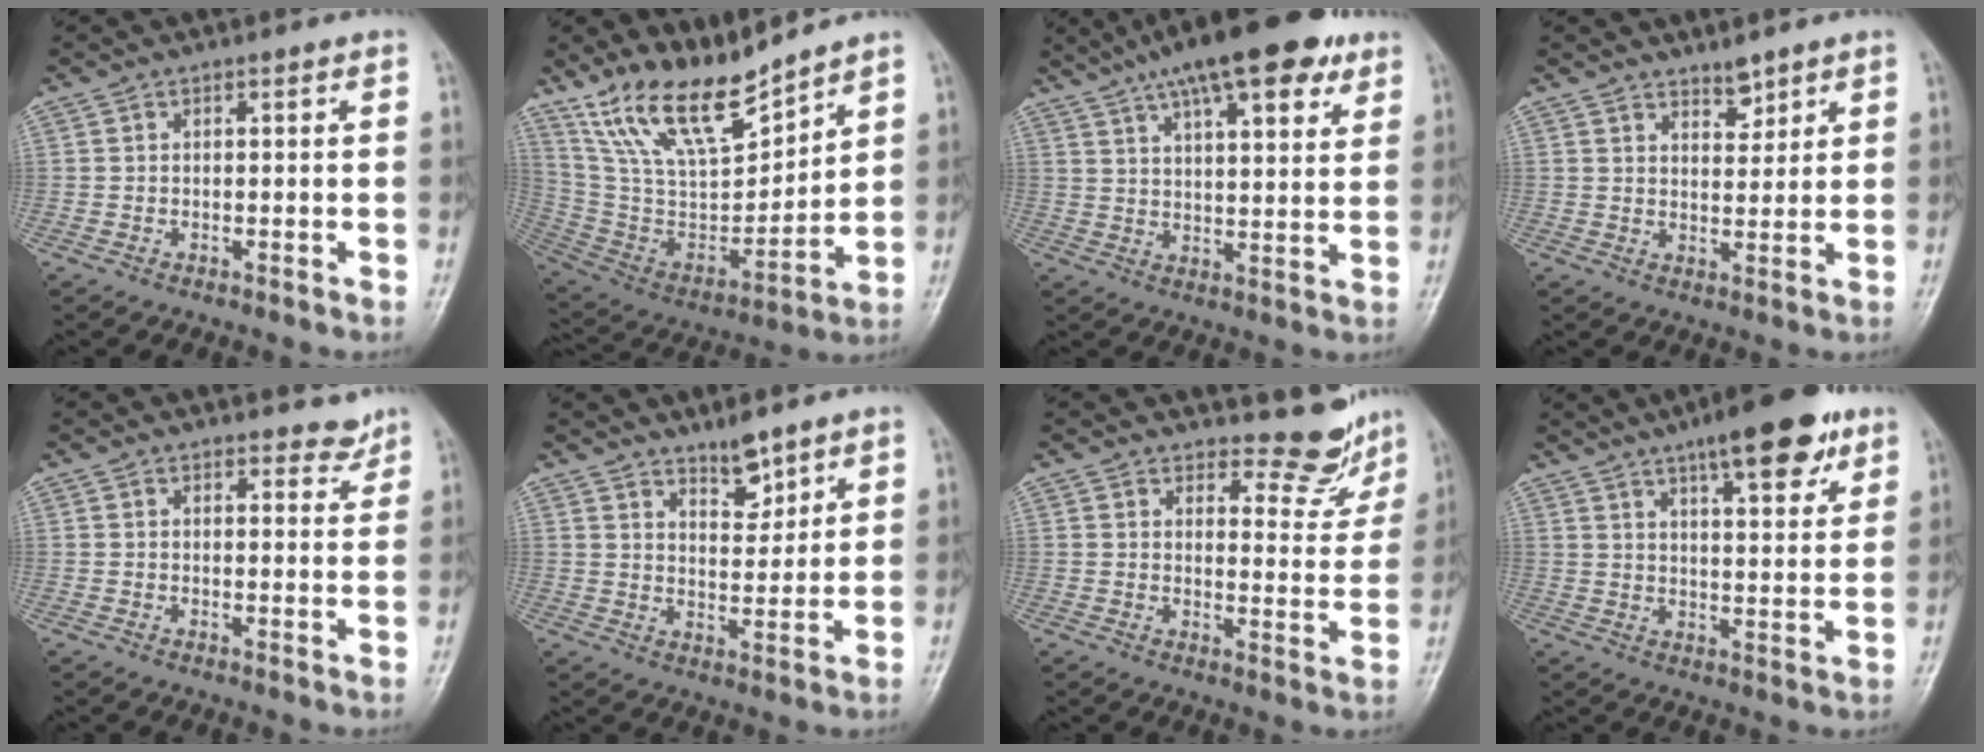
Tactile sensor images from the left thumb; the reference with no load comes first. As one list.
[{"total": 16.9, "force": [13.7, 4.8, 8.6], "torque": [-0.127, -0.074, 0.271]}, {"total": 19.0, "force": [11.7, 6.3, 13.6], "torque": [-0.193, -0.010, 0.179]}, {"total": 3.3, "force": [2.7, 1.3, 1.4], "torque": [-0.010, -0.024, 0.047]}, {"total": 3.0, "force": [2.7, 1.2, 0.4], "torque": [0.014, -0.021, 0.027]}, {"total": 5.5, "force": [4.3, 2.0, 2.7], "torque": [-0.026, -0.039, 0.076]}, {"total": 7.9, "force": [7.4, 2.6, 1.0], "torque": [0.015, -0.073, 0.090]}, {"total": 14.3, "force": [8.8, 4.3, 10.4], "torque": [-0.121, -0.034, 0.127]}]